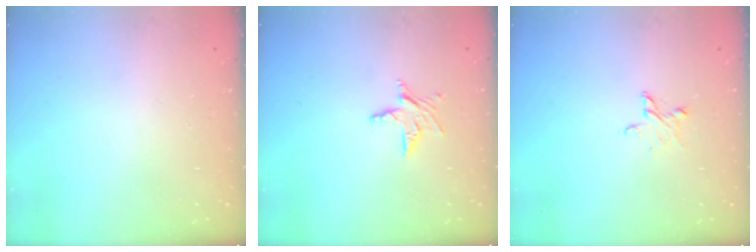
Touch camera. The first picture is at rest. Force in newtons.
{"total": 5.7, "press": 5.7, "slide": 0.1}
{"total": 5.1, "press": 5.1, "slide": 0.5}